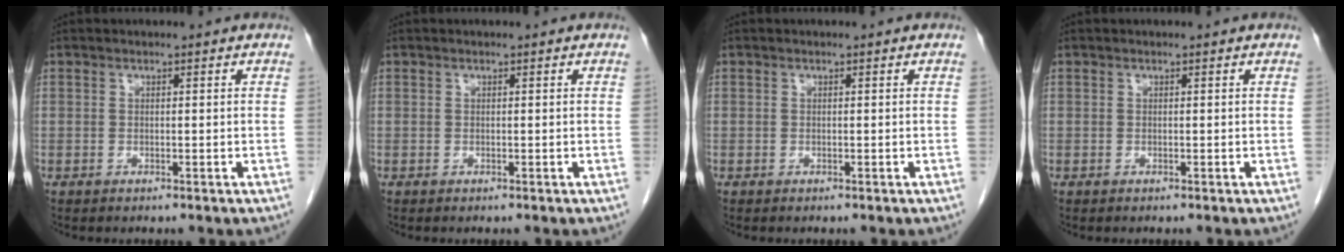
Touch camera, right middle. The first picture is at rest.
{"total": 0.0}
{"total": 0.0}
{"total": 0.0}